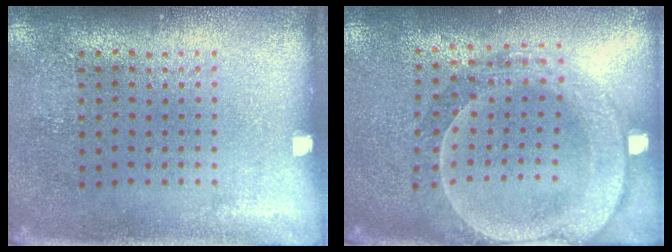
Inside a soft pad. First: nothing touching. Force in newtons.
{"total": 2.2, "press": 2.1, "slide": 0.8}